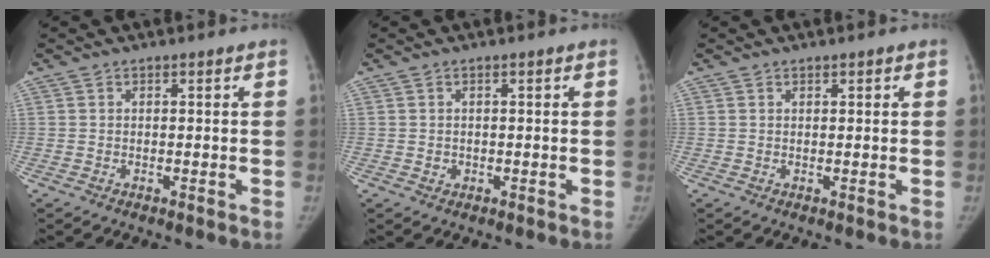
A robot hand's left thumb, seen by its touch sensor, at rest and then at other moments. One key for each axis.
{"total": 0.9, "fx": 0.0, "fy": 0.9, "fz": 0.4, "tx": -0.003, "ty": 0.001, "tz": 0.003}
{"total": 0.6, "fx": 0.4, "fy": 0.3, "fz": 0.4, "tx": -0.001, "ty": -0.001, "tz": 0.006}